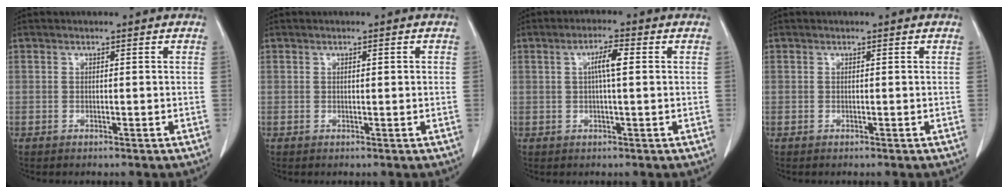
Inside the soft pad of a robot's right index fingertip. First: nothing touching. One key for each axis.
{"total": 0.8, "fx": 0.1, "fy": 0.1, "fz": 0.7, "tx": -0.012, "ty": 0.001, "tz": 0.003}
{"total": 3.7, "fx": 0.7, "fy": 0.3, "fz": 3.7, "tx": -0.065, "ty": 0.006, "tz": 0.010}
{"total": 0.0}